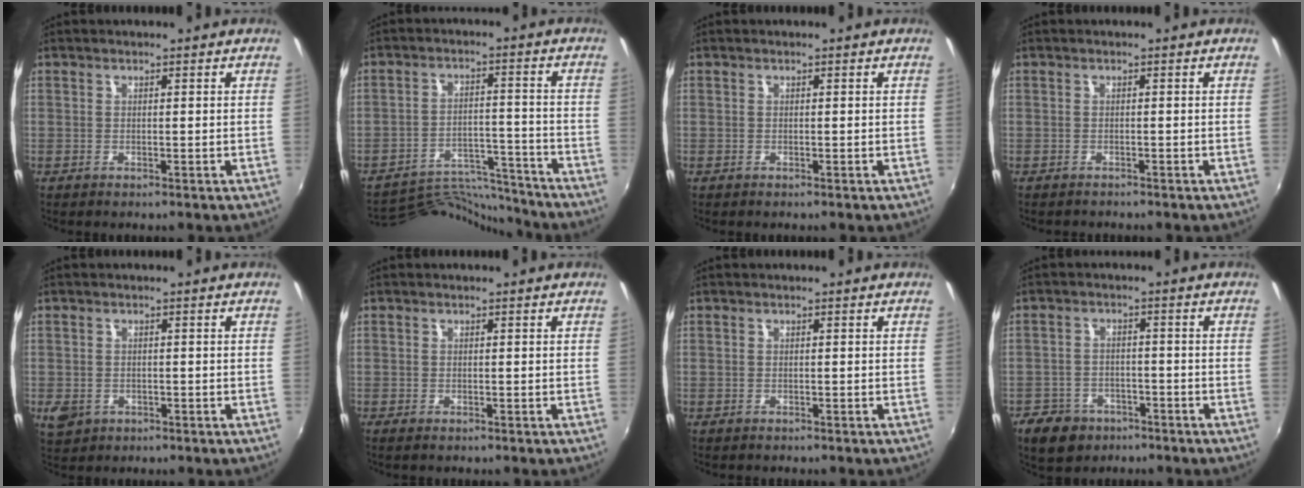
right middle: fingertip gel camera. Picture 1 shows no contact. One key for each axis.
{"total": 12.3, "fx": -12.2, "fy": 0.7, "fz": 0.6, "tx": -0.029, "ty": 0.017, "tz": -0.196}
{"total": 0.0}
{"total": 1.2, "fx": -1.1, "fy": 0.3, "fz": 0.0, "tx": -0.006, "ty": -0.004, "tz": -0.017}
{"total": 4.0, "fx": -1.4, "fy": 3.2, "fz": 1.9, "tx": -0.039, "ty": -0.007, "tz": -0.019}
{"total": 1.1, "fx": -0.9, "fy": 0.3, "fz": 0.6, "tx": -0.014, "ty": -0.005, "tz": -0.016}
{"total": 0.6, "fx": -0.6, "fy": 0.2, "fz": 0.0, "tx": -0.003, "ty": -0.002, "tz": -0.009}
{"total": 8.6, "fx": -5.7, "fy": 5.8, "fz": 2.8, "tx": -0.087, "ty": 0.004, "tz": -0.087}